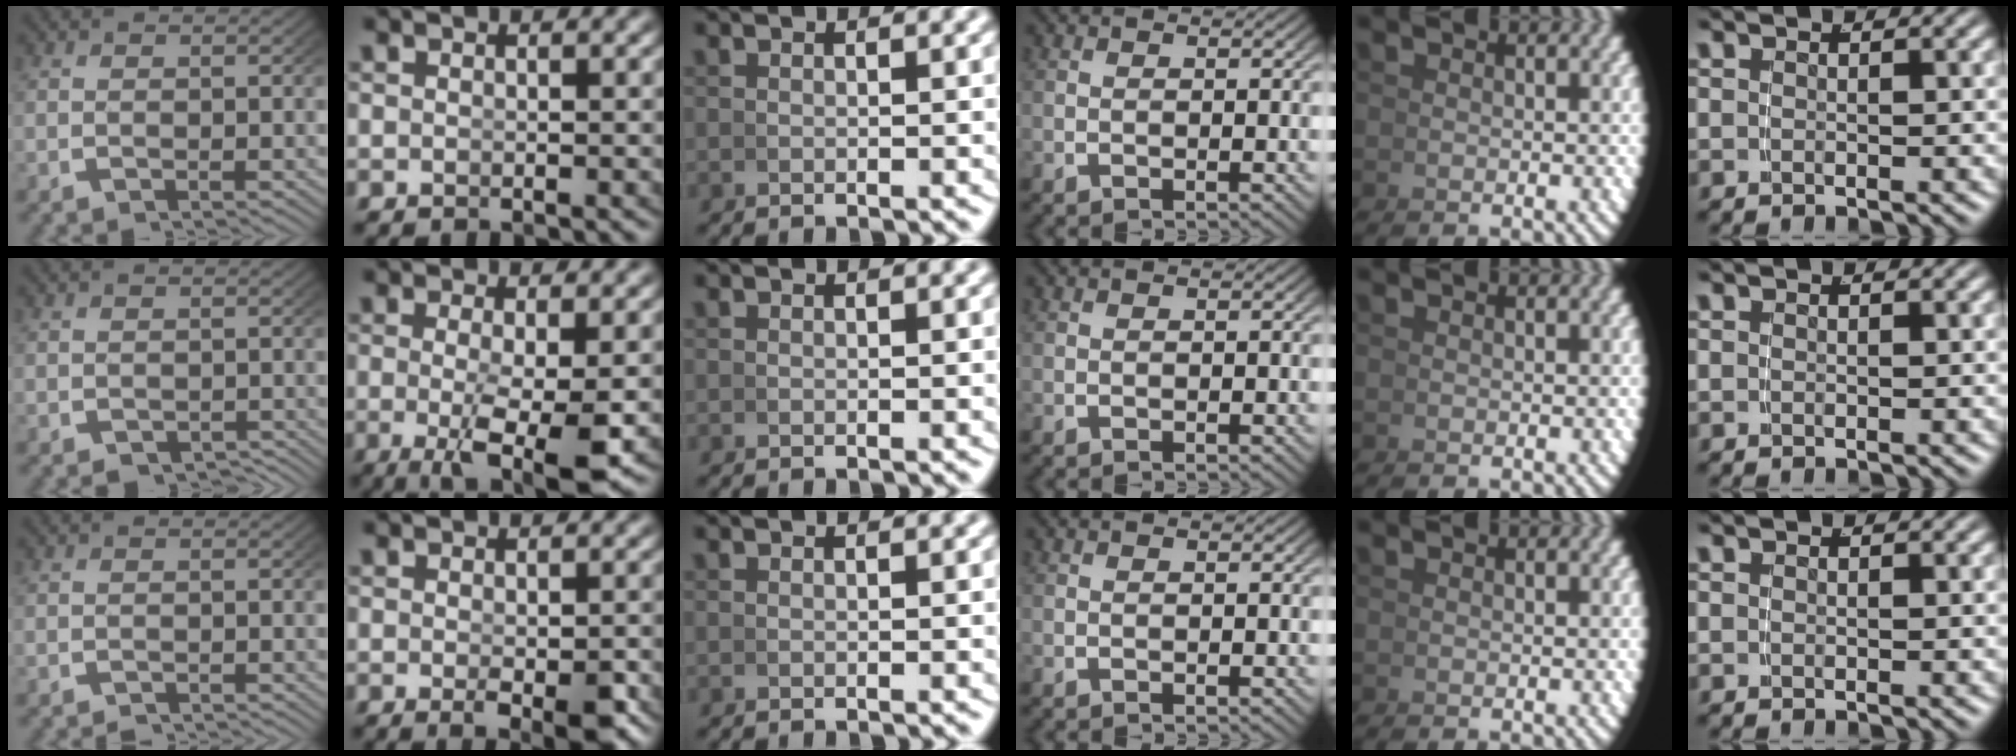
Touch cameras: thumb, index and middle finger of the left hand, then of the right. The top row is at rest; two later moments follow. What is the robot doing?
{"motion": "grasp_and_lifting", "object": "pen"}